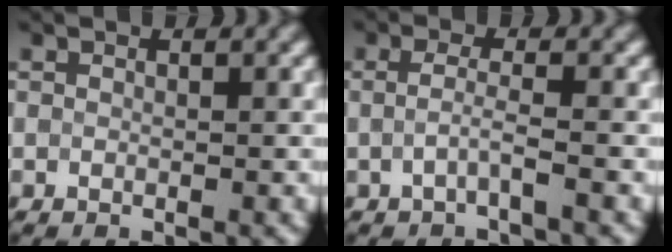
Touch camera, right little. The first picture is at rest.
{"total": 1.9, "force": [-0.6, 0.4, 1.8], "torque": [-0.034, 0.002, -0.017]}